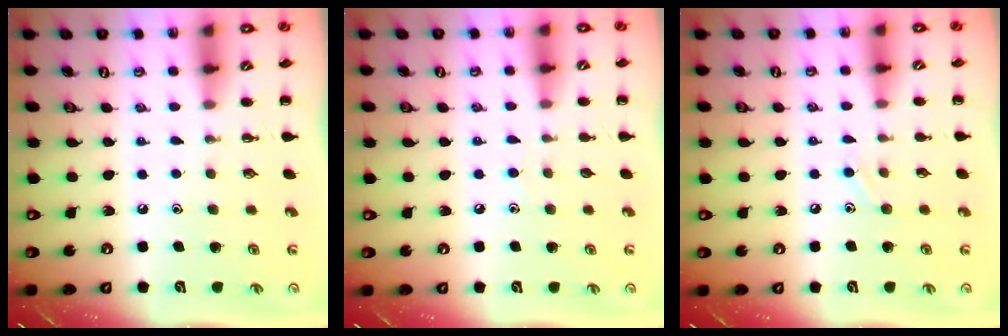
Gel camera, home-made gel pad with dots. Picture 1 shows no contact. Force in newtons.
{"total": 2.5, "press": 2.3, "slide": 1.0}
{"total": 6.3, "press": 5.9, "slide": 2.1}